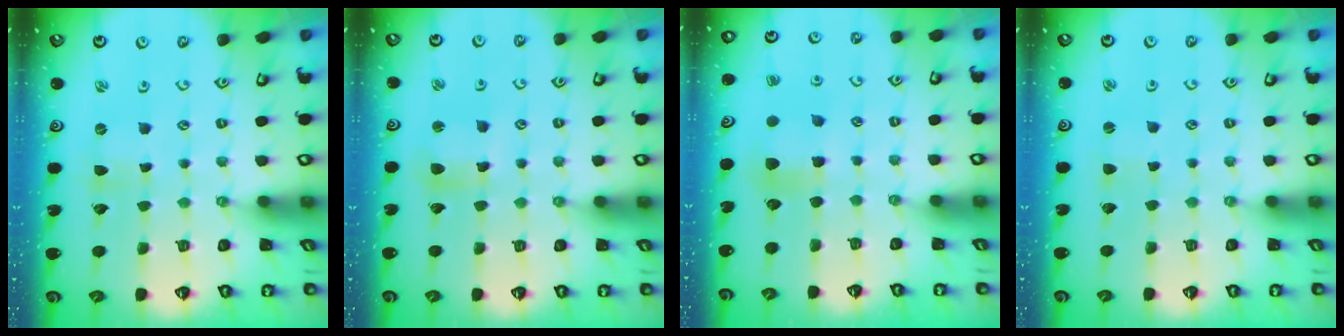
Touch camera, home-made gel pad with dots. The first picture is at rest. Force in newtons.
{"total": 6.1, "press": 6.0, "slide": 0.9}
{"total": 5.7, "press": 5.7, "slide": 0.3}
{"total": 0.7, "press": 0.7, "slide": 0.1}